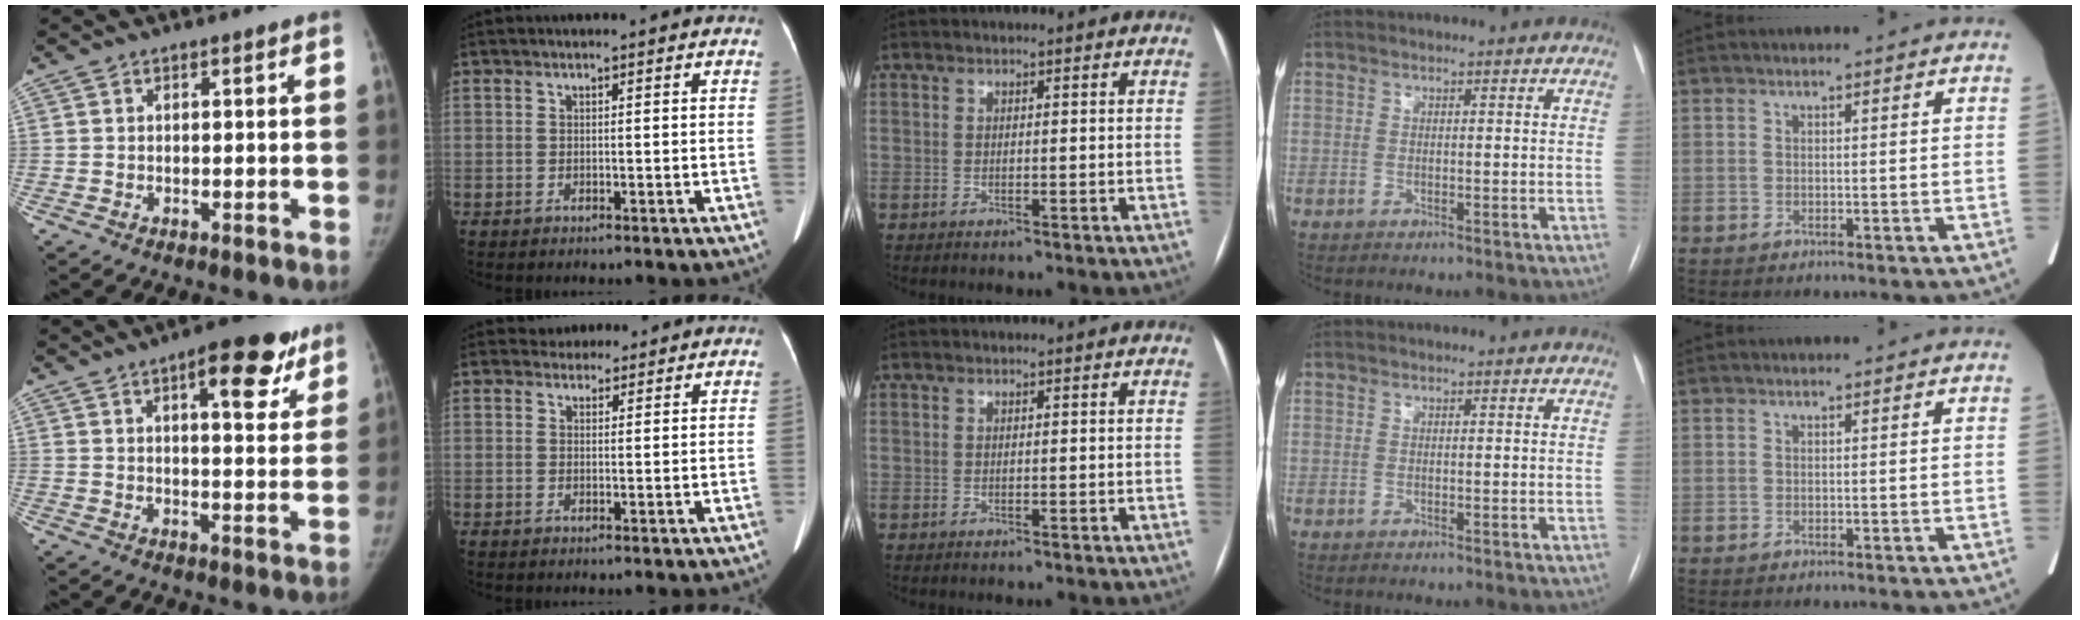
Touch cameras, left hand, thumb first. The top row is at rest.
{"thumb": {"total": 12.9, "force": [7.2, 4.7, 9.7], "torque": [-0.091, -0.025, 0.093]}, "index": {"total": 2.7, "force": [2.3, 1.4, -0.2], "torque": [0.007, 0.011, 0.031]}}